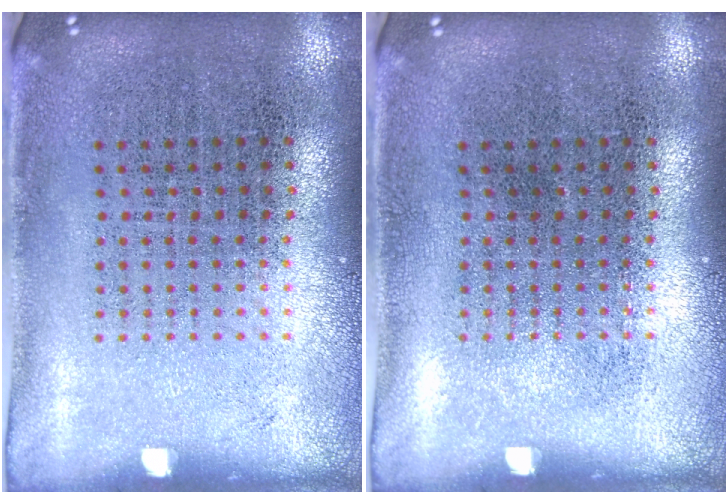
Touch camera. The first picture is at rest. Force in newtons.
{"total": 0.0}